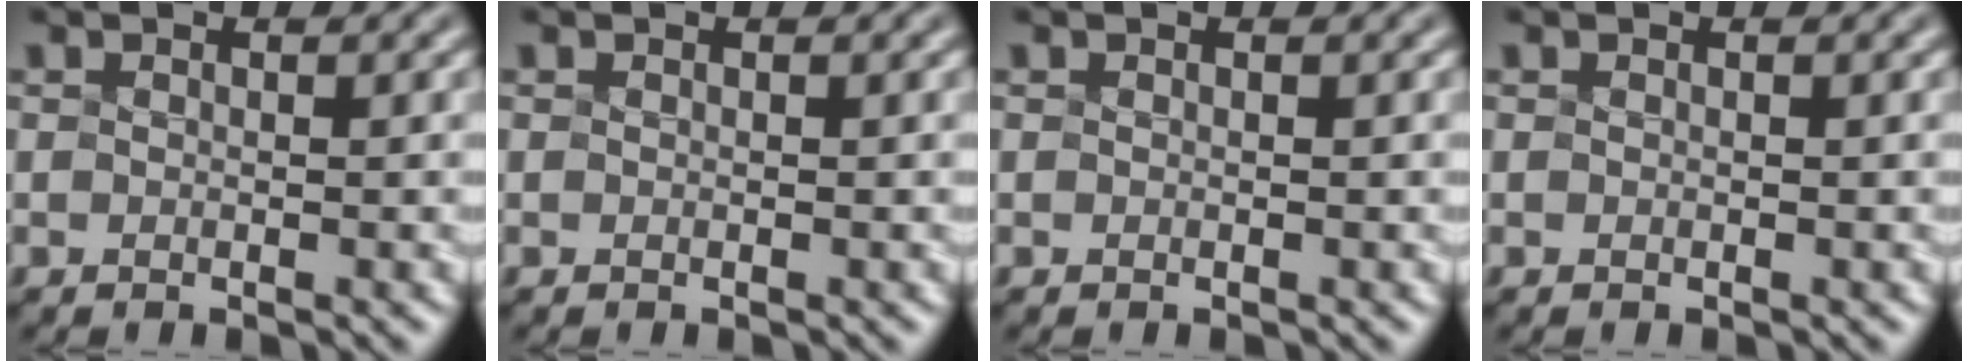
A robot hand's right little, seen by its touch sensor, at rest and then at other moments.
{"total": 0.0}
{"total": 0.0}
{"total": 0.0}